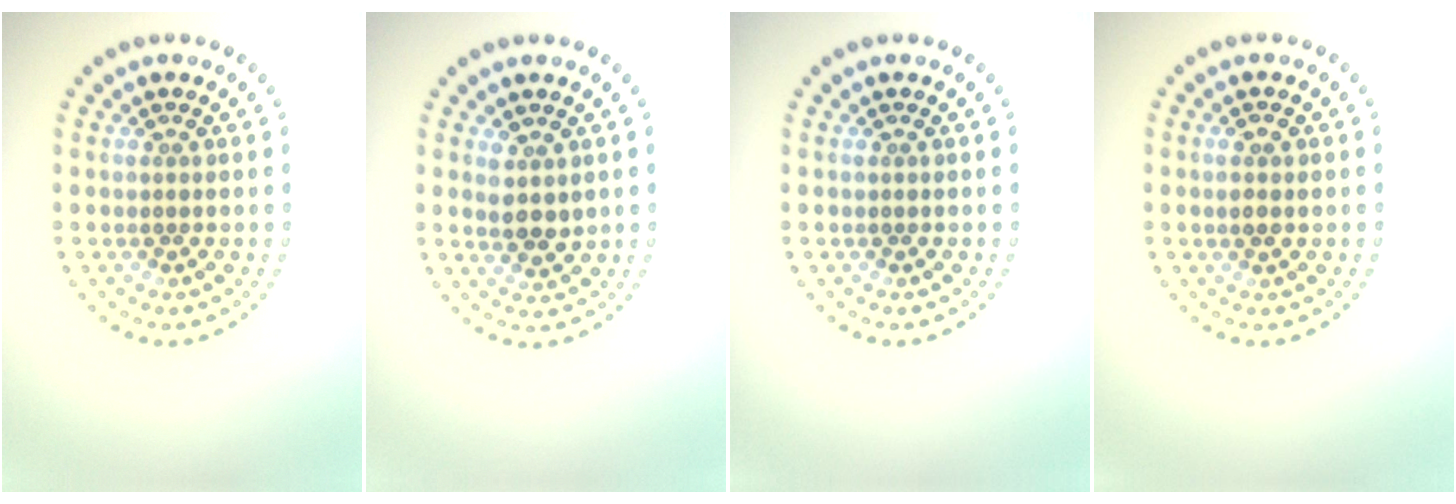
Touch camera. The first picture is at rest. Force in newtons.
{"total": 2.1, "press": 1.9, "slide": 0.9}
{"total": 0.0}
{"total": 1.4, "press": 1.3, "slide": 0.4}